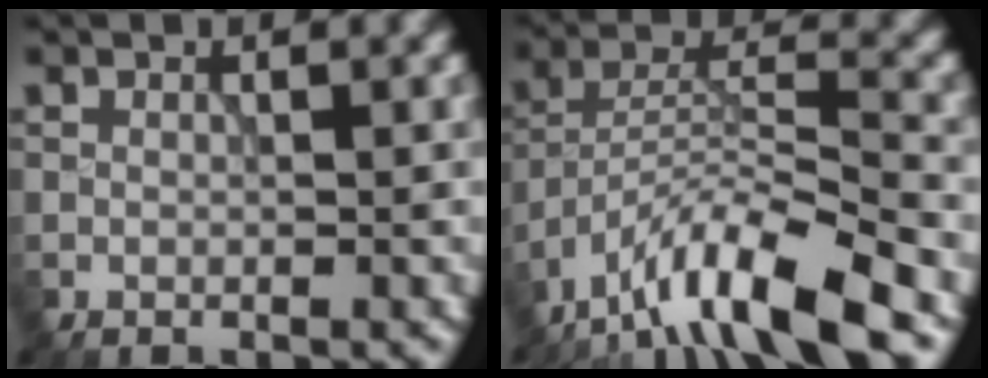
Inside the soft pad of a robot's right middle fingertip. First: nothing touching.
{"total": 10.4, "force": [-7.6, 2.2, 6.8], "torque": [-0.111, 0.009, -0.147]}